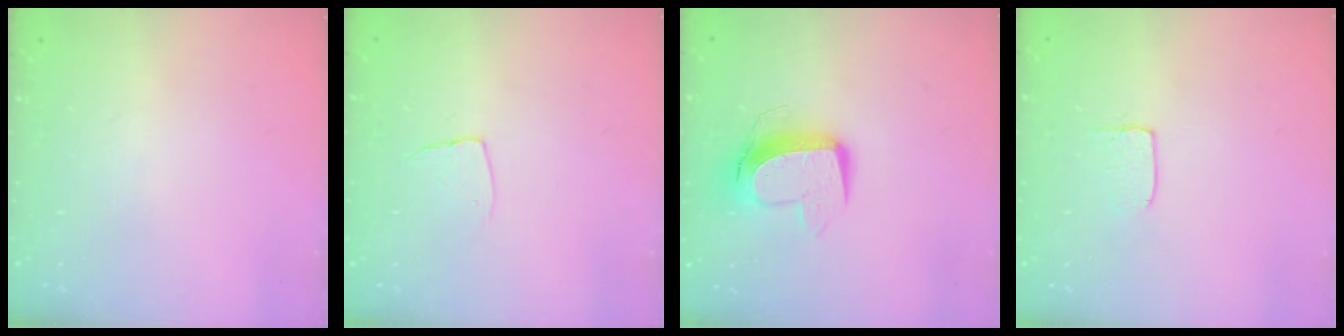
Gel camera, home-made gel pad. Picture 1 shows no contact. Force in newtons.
{"total": 5.2, "press": 5.2, "slide": 0.4}
{"total": 11.7, "press": 11.6, "slide": 1.5}
{"total": 3.4, "press": 3.4, "slide": 0.3}